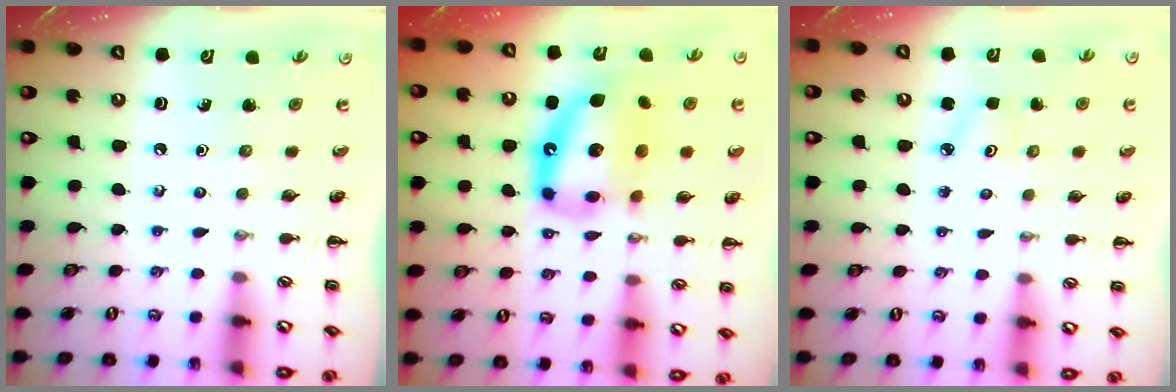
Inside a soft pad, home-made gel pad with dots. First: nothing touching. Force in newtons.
{"total": 15.4, "press": 14.9, "slide": 4.0}
{"total": 2.2, "press": 2.2, "slide": 0.5}